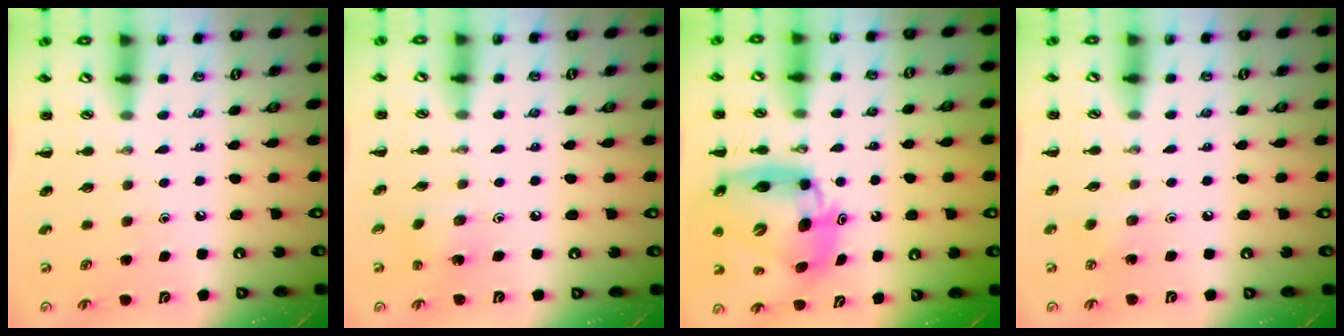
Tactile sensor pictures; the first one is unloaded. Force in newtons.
{"total": 2.7, "press": 2.6, "slide": 0.7}
{"total": 14.0, "press": 13.4, "slide": 4.1}
{"total": 2.6, "press": 2.4, "slide": 0.9}